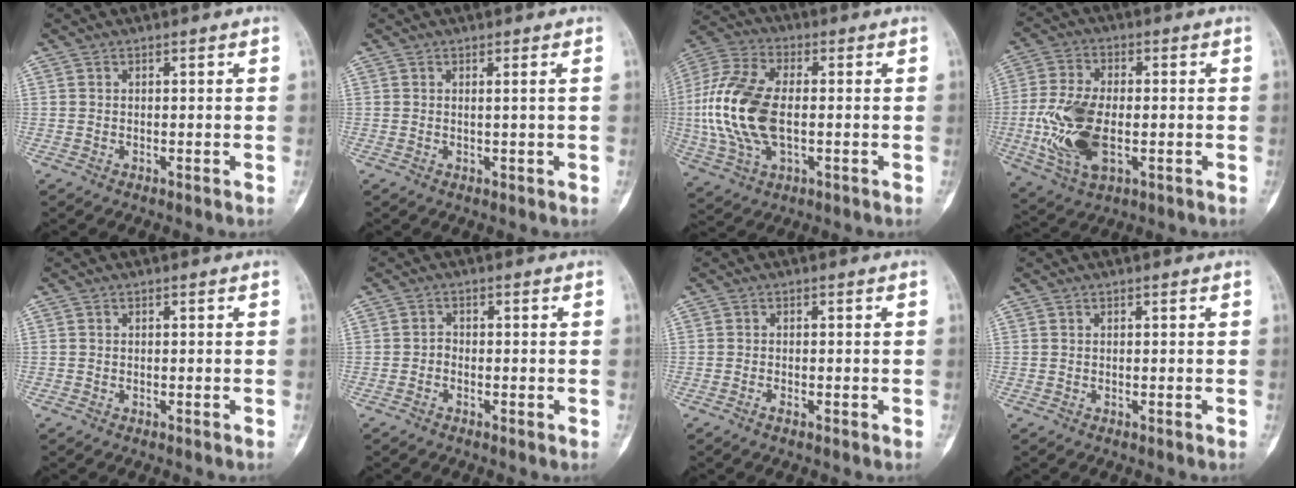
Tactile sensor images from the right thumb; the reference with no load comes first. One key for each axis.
{"total": 1.0, "fx": 0.3, "fy": -0.4, "fz": 0.9, "tx": -0.020, "ty": -0.003, "tz": 0.007}
{"total": 17.6, "fx": -0.9, "fy": 9.7, "fz": 14.7, "tx": -0.319, "ty": 0.012, "tz": -0.014}
{"total": 14.4, "fx": -2.2, "fy": 7.8, "fz": 11.9, "tx": -0.246, "ty": 0.002, "tz": -0.035}
{"total": 0.0}
{"total": 1.4, "fx": -0.6, "fy": 0.9, "fz": 0.8, "tx": -0.008, "ty": 0.003, "tz": -0.018}
{"total": 1.2, "fx": -0.6, "fy": 0.5, "fz": 0.9, "tx": -0.021, "ty": 0.000, "tz": -0.015}
{"total": 0.0}